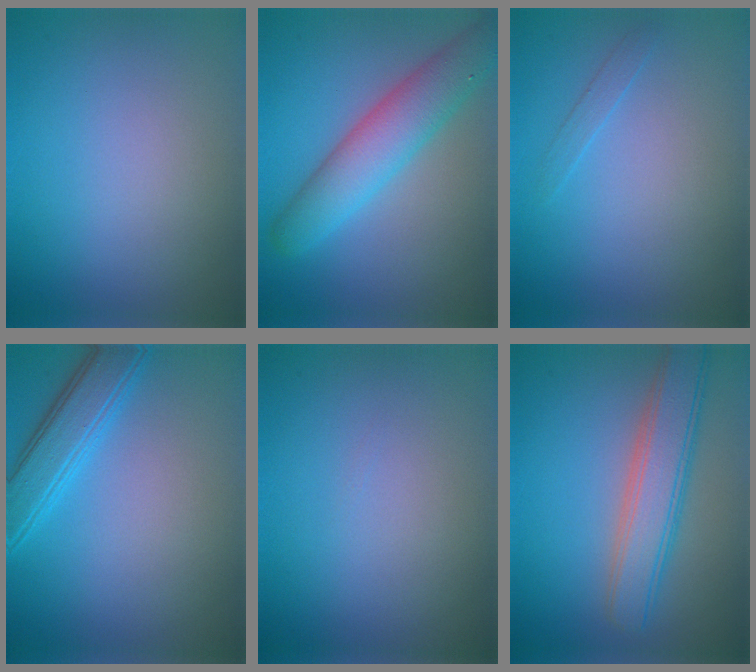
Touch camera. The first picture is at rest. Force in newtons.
{"total": 5.7, "press": 5.7, "slide": 0.1}
{"total": 0.7, "press": 0.7, "slide": 0.0}
{"total": 3.8, "press": 3.8, "slide": 0.1}
{"total": 0.0}
{"total": 5.1, "press": 5.1, "slide": 0.2}